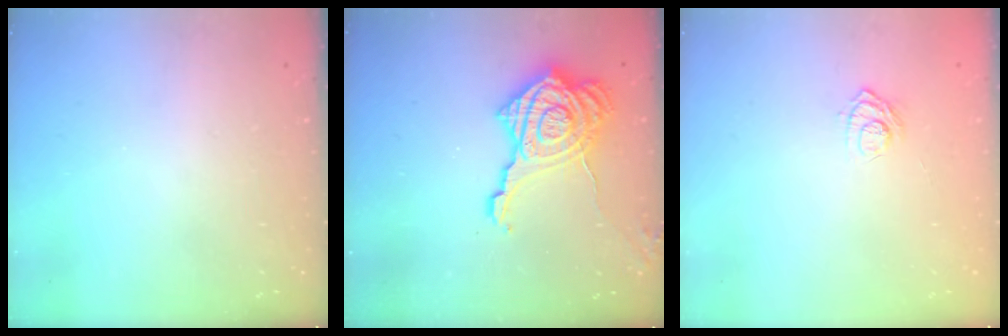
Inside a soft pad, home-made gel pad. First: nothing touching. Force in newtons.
{"total": 20.6, "press": 20.5, "slide": 1.8}
{"total": 7.1, "press": 7.0, "slide": 1.6}